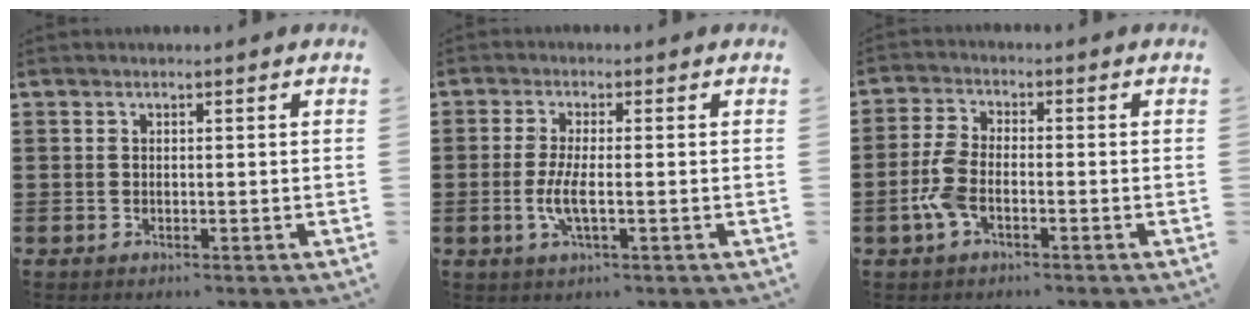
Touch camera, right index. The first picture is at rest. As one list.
[{"total": 4.5, "force": [-0.9, 0.9, 4.3], "torque": [-0.095, -0.006, -0.024]}, {"total": 5.1, "force": [-2.0, 2.2, 4.1], "torque": [-0.106, -0.003, -0.046]}]